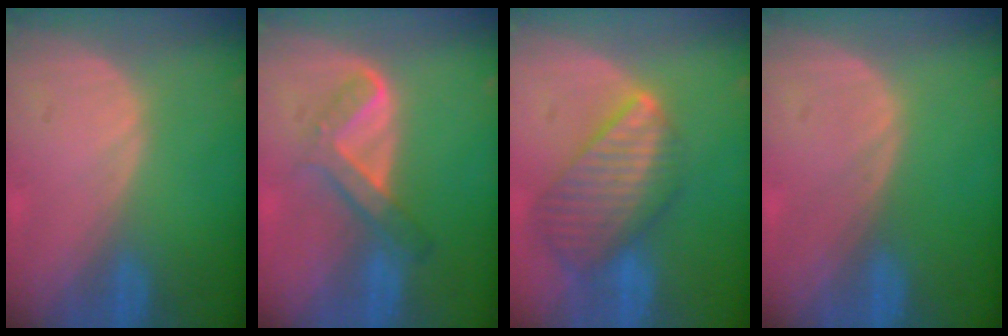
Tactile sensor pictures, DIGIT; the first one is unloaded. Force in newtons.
{"total": 5.3, "press": 5.0, "slide": 1.9}
{"total": 9.5, "press": 8.3, "slide": 4.6}
{"total": 0.0}